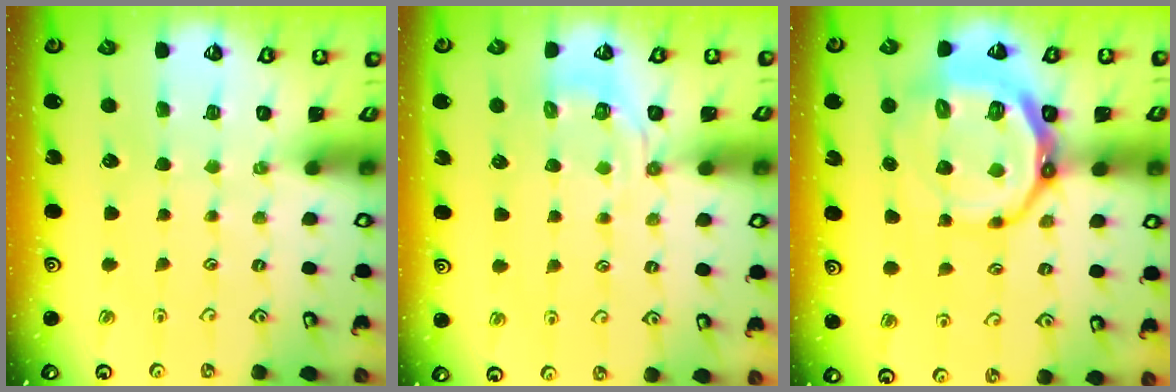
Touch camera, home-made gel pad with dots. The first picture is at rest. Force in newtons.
{"total": 6.3, "press": 6.0, "slide": 1.9}
{"total": 16.4, "press": 15.9, "slide": 3.8}